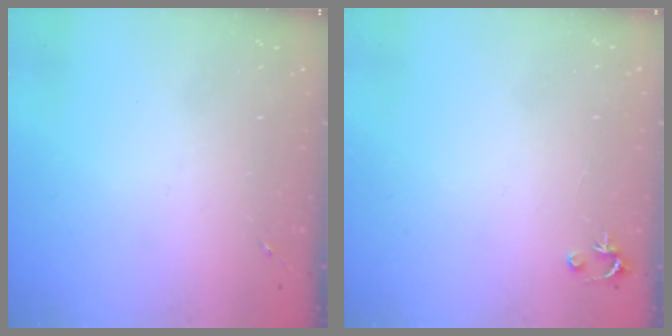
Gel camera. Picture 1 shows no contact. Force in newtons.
{"total": 2.5, "press": 2.5, "slide": 0.2}